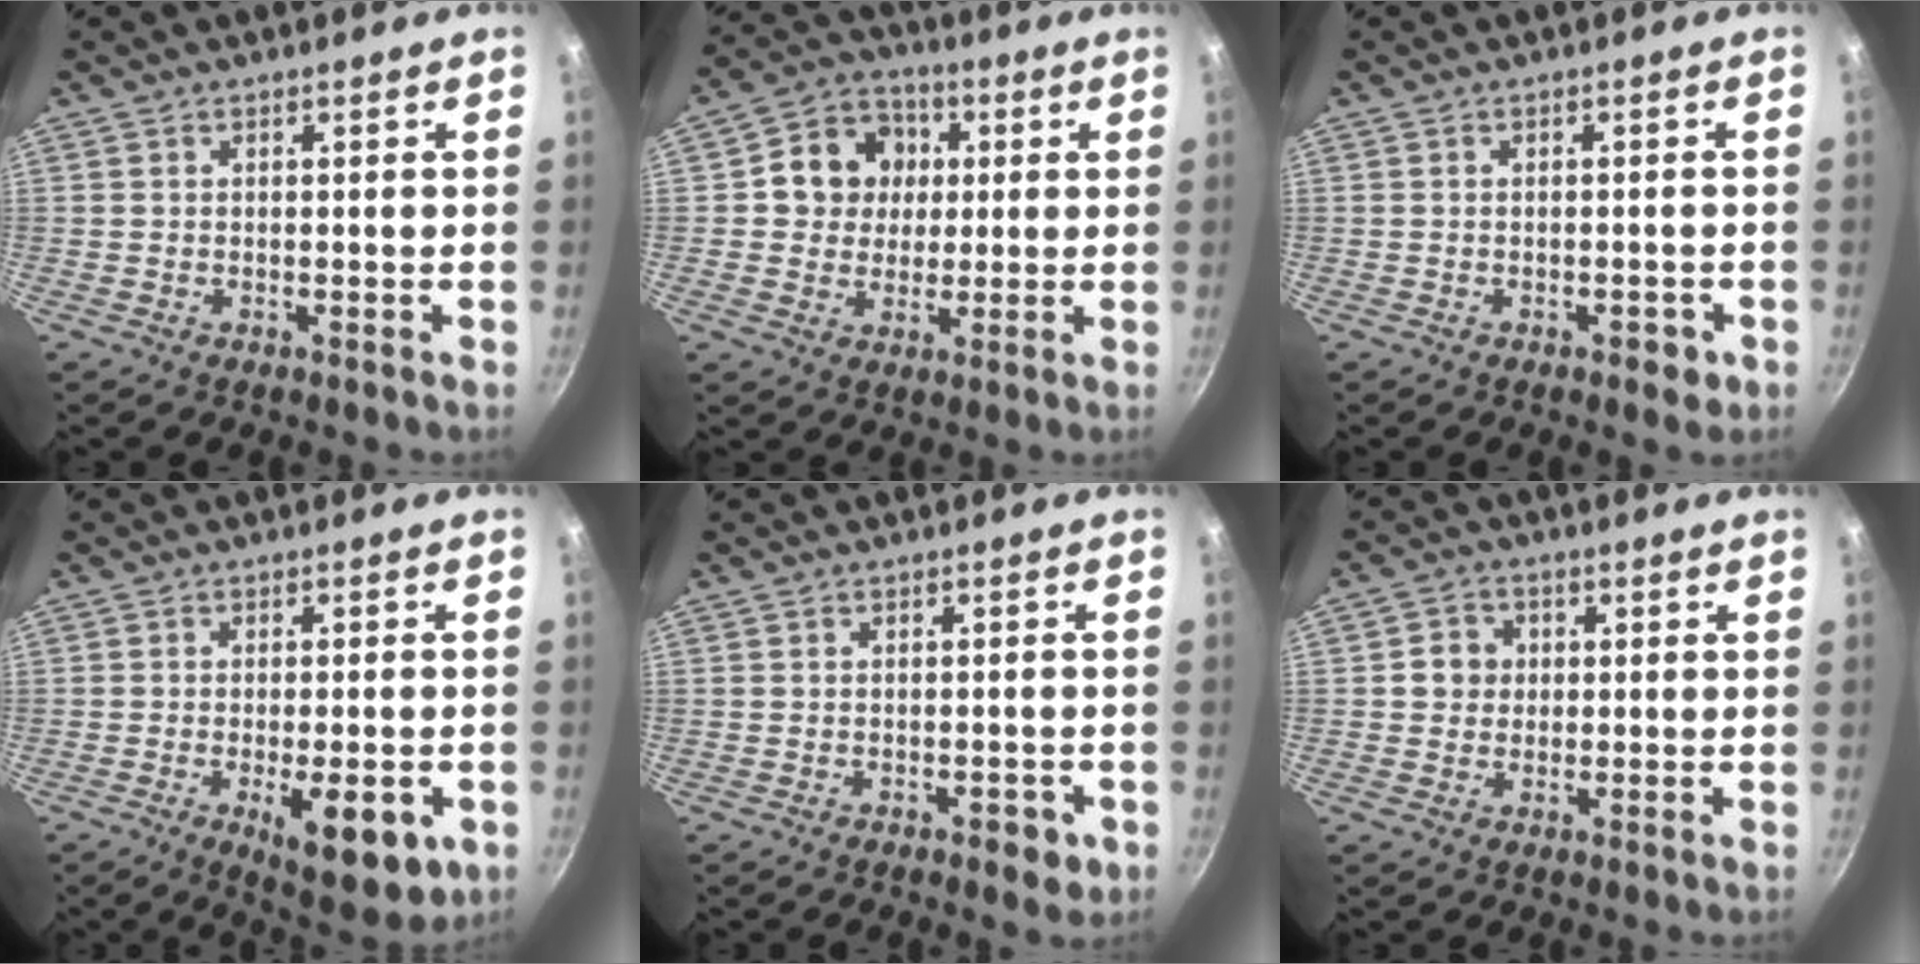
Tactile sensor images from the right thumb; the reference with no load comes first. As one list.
[{"total": 11.1, "force": [1.5, 9.9, 4.8], "torque": [-0.036, 0.011, 0.018]}, {"total": 2.3, "force": [-1.2, 1.1, 1.6], "torque": [-0.014, 0.006, -0.013]}, {"total": 11.5, "force": [-4.0, 4.3, 9.9], "torque": [-0.126, -0.006, -0.048]}, {"total": 3.1, "force": [-1.5, 1.4, 2.3], "torque": [-0.020, 0.006, -0.015]}, {"total": 4.6, "force": [0.5, 4.2, 1.7], "torque": [-0.009, 0.006, 0.004]}]